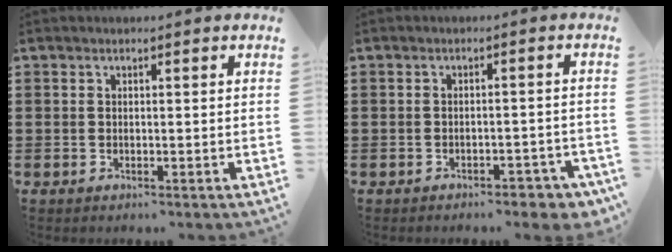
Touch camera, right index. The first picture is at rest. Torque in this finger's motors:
{"motor_torque": [2.14, 0.00, 0.43, 0.03]}